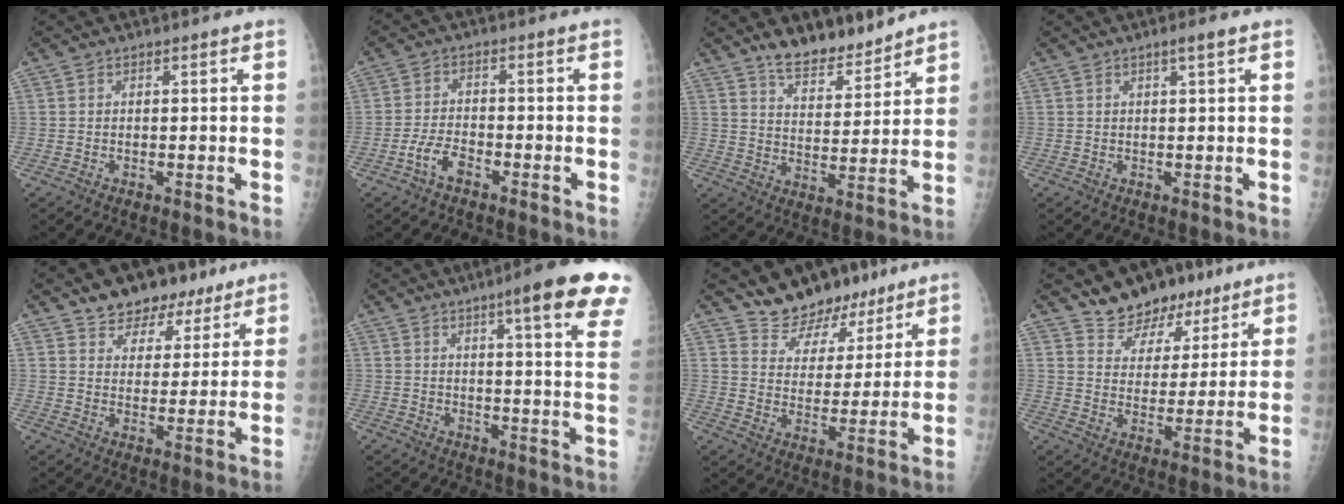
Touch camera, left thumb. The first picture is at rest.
{"total": 4.2, "force": [-2.6, 2.1, 2.5], "torque": [-0.050, 0.020, -0.050]}
{"total": 8.5, "force": [7.5, 2.9, 2.7], "torque": [-0.017, -0.058, 0.135]}
{"total": 1.6, "force": [0.8, 0.0, 1.4], "torque": [-0.023, -0.002, 0.016]}
{"total": 11.3, "force": [8.3, 6.5, 4.1], "torque": [-0.008, -0.035, 0.128]}
{"total": 18.1, "force": [11.5, 2.0, 13.8], "torque": [-0.158, -0.040, 0.129]}
{"total": 11.6, "force": [9.9, 5.7, 2.2], "torque": [0.006, -0.062, 0.162]}
{"total": 11.2, "force": [8.8, 6.4, 2.8], "torque": [0.005, -0.049, 0.148]}